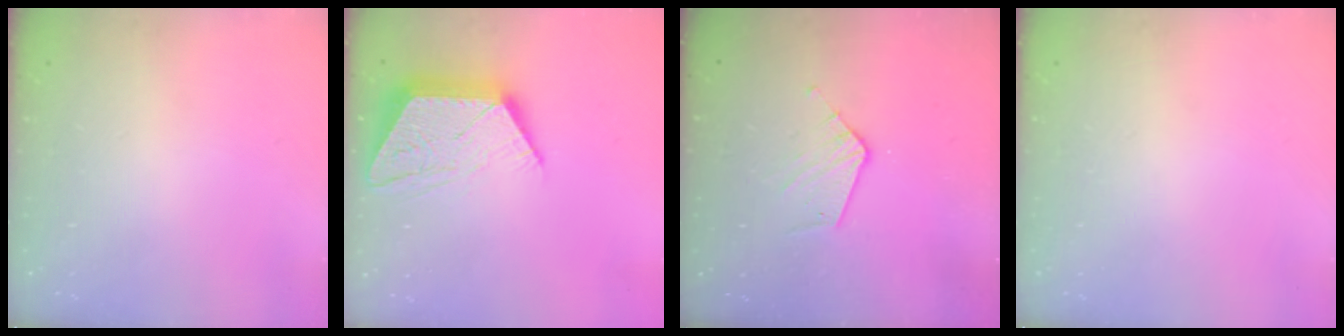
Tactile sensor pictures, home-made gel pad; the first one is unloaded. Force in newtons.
{"total": 14.2, "press": 14.2, "slide": 1.1}
{"total": 6.9, "press": 6.9, "slide": 0.1}
{"total": 0.0}